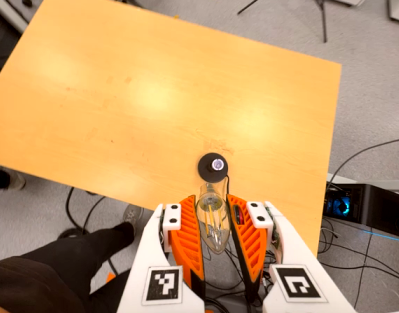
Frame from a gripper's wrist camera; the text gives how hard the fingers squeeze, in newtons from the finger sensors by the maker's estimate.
{"total": 10.4, "left": 9.5, "right": 11.3}